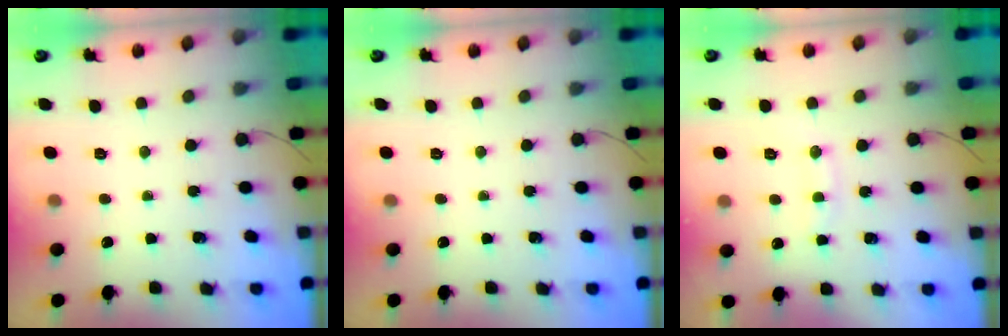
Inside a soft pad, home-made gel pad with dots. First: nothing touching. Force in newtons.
{"total": 0.0}
{"total": 8.1, "press": 8.0, "slide": 1.1}